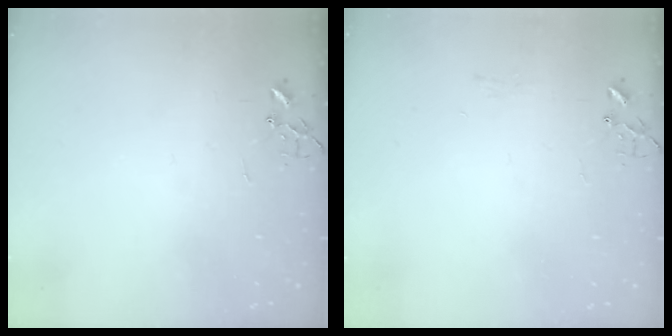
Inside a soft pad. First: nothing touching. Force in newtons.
{"total": 6.3, "press": 6.3, "slide": 0.7}